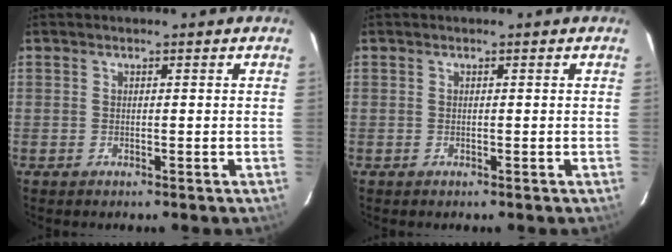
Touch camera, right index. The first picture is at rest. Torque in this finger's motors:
{"motor_torque": [0.01, -0.01, 0.03, 0.00]}